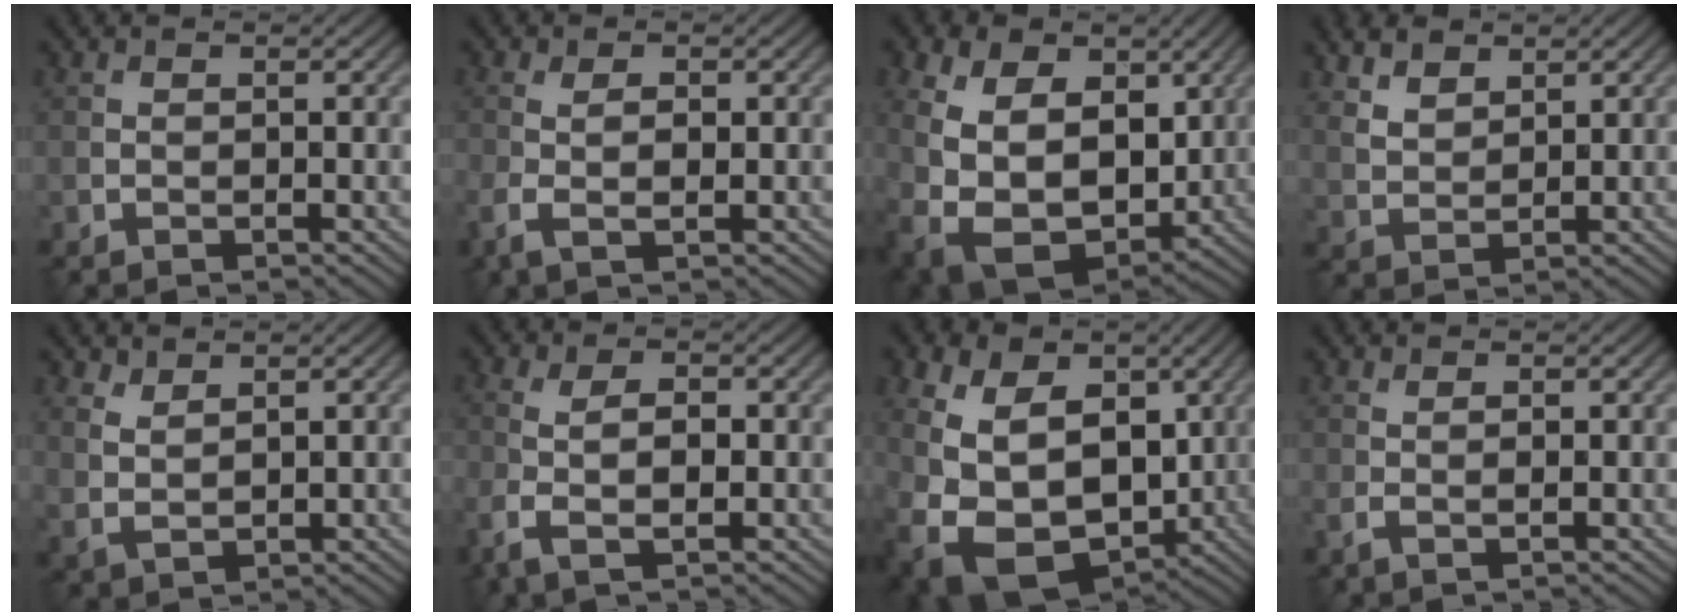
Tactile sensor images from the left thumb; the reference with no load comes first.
{"total": 3.7, "force": [-0.6, 1.8, 3.2], "torque": [-0.082, -0.004, -0.014]}
{"total": 15.3, "force": [1.5, 10.9, 10.6], "torque": [-0.230, -0.002, 0.048]}
{"total": 4.2, "force": [3.1, 2.0, 2.1], "torque": [-0.050, -0.003, 0.070]}
{"total": 3.1, "force": [2.1, 1.6, 1.6], "torque": [-0.043, -0.003, 0.049]}
{"total": 5.5, "force": [-1.4, 2.7, 4.6], "torque": [-0.113, -0.002, -0.029]}
{"total": 16.1, "force": [-1.8, 11.9, 10.7], "torque": [-0.224, -0.029, -0.012]}
{"total": 1.5, "force": [0.0, 0.5, 1.5], "torque": [-0.035, 0.001, -0.001]}